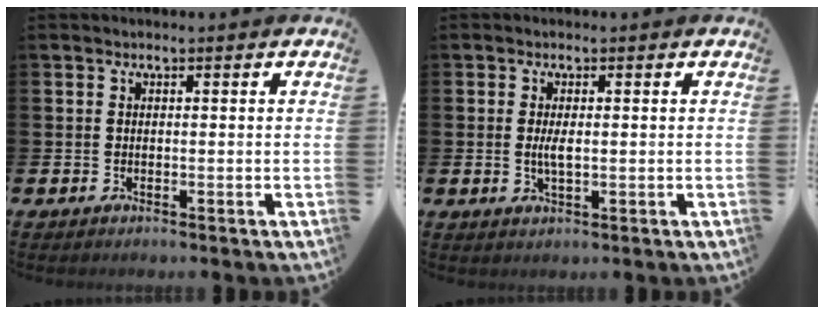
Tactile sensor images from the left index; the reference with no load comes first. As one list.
[{"total": 2.1, "force": [0.0, 0.7, 2.0], "torque": [-0.038, 0.001, -0.001]}]